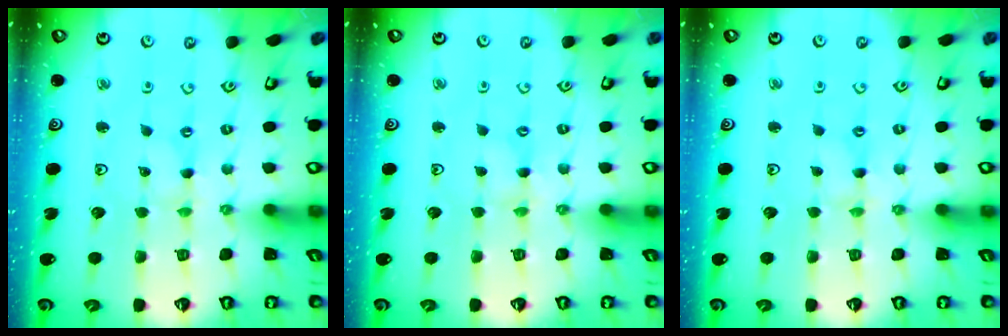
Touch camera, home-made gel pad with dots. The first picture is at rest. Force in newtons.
{"total": 2.0, "press": 2.0, "slide": 0.2}
{"total": 2.3, "press": 2.3, "slide": 0.3}